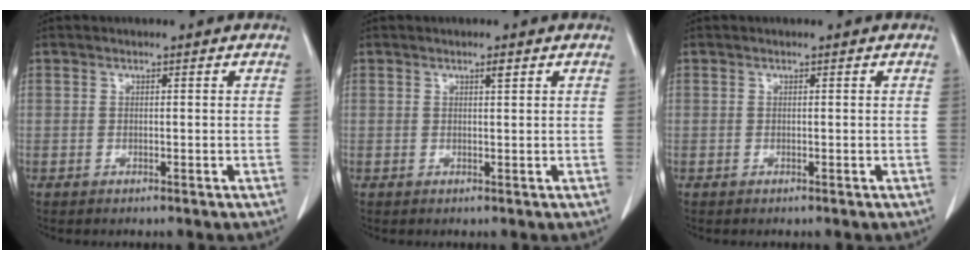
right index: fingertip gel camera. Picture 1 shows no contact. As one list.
[{"total": 0.9, "force": [0.6, 0.1, 0.7], "torque": [-0.015, -0.001, 0.009]}, {"total": 0.0}]